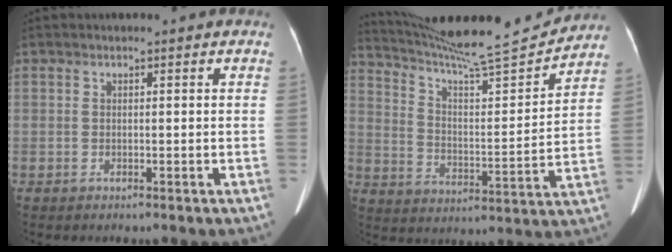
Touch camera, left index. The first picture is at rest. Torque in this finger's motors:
{"motor_torque": [0.67, -1.47, 0.12, 0.05]}